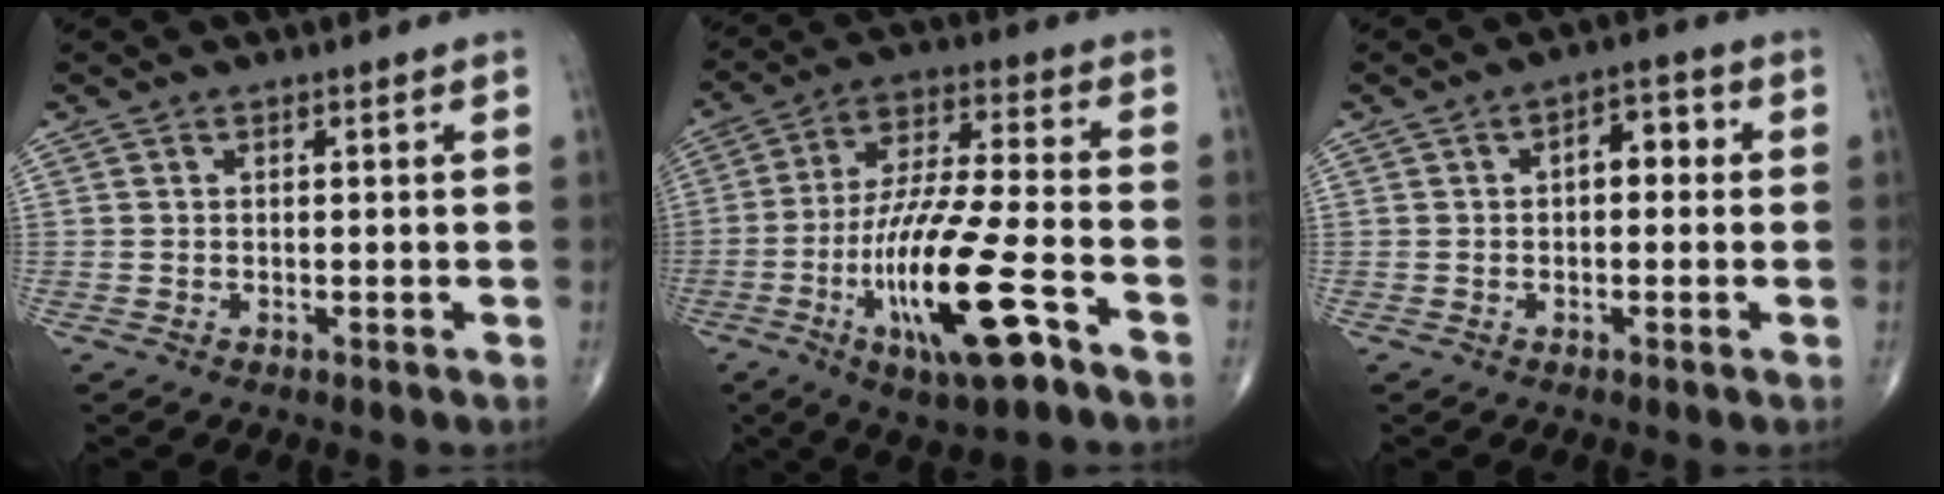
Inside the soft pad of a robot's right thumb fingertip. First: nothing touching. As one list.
[{"total": 19.2, "force": [-8.0, 4.4, 16.9], "torque": [-0.340, 0.020, -0.133]}, {"total": 5.1, "force": [0.4, 2.9, 4.1], "torque": [-0.038, 0.018, -0.002]}]